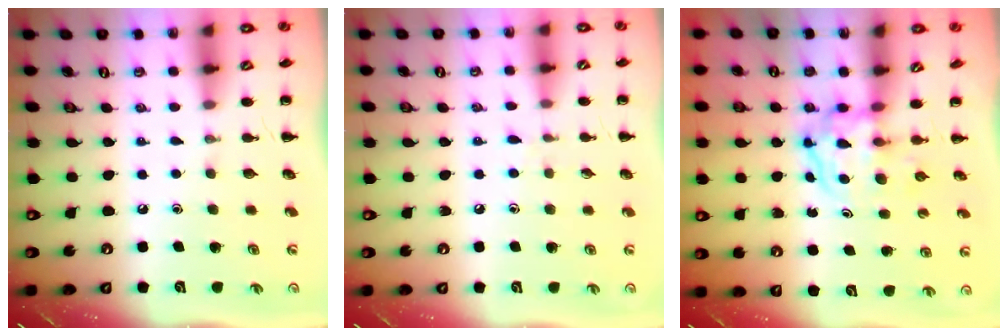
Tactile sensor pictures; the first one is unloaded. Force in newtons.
{"total": 5.6, "press": 5.0, "slide": 2.4}
{"total": 3.8, "press": 3.8, "slide": 0.4}